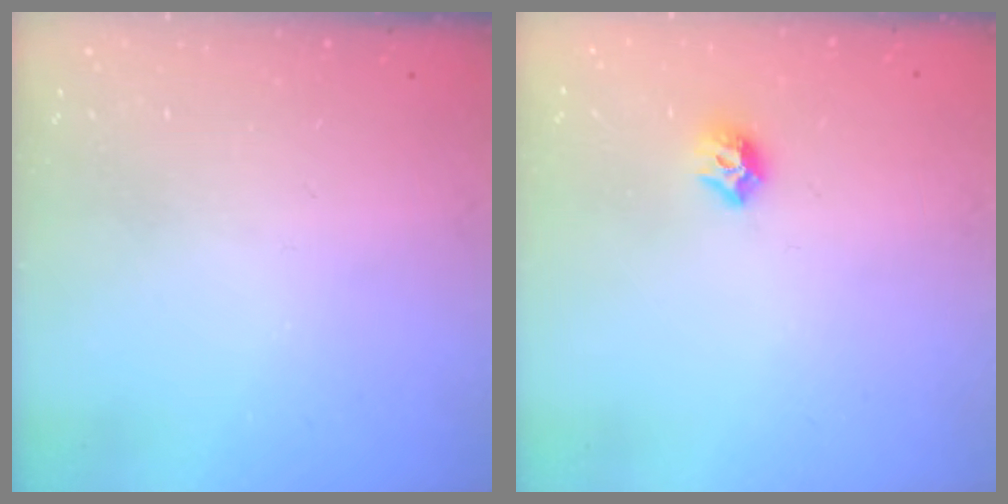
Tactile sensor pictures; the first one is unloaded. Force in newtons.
{"total": 7.5, "press": 7.4, "slide": 0.8}